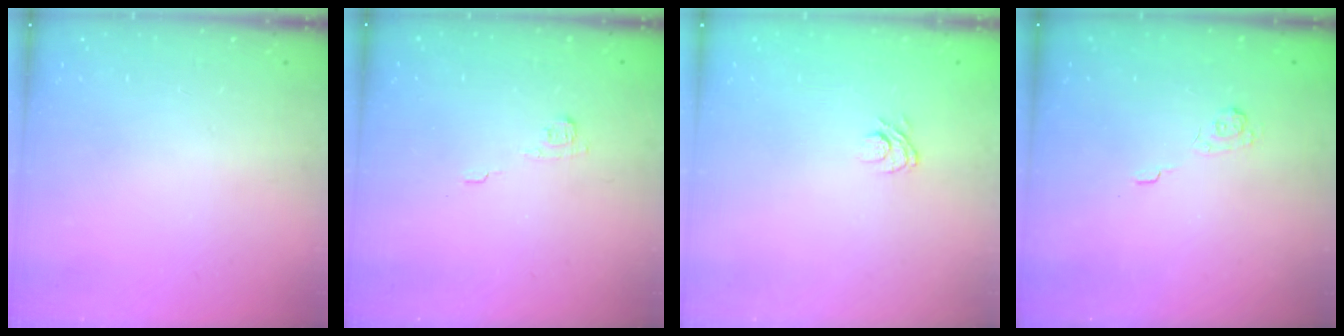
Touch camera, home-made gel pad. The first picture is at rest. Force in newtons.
{"total": 3.8, "press": 3.6, "slide": 1.1}
{"total": 6.1, "press": 5.9, "slide": 1.3}
{"total": 2.2, "press": 1.7, "slide": 1.4}